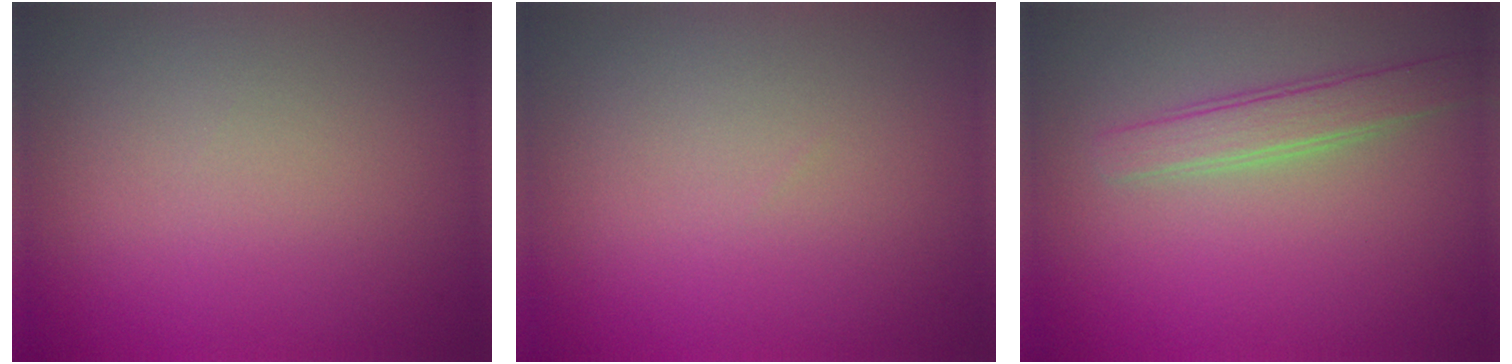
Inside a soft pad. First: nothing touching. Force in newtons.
{"total": 0.0}
{"total": 2.6, "press": 2.6, "slide": 0.1}